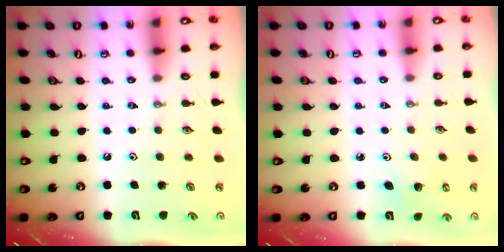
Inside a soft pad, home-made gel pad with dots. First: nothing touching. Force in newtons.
{"total": 3.0, "press": 2.9, "slide": 0.4}